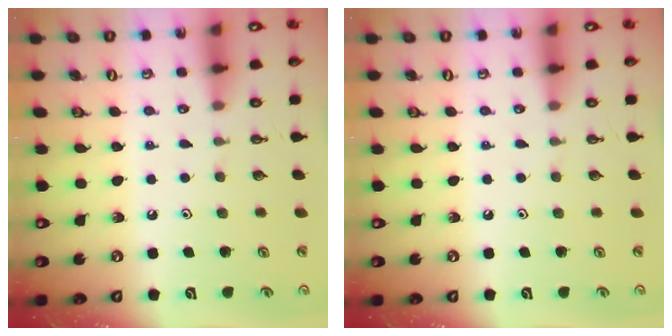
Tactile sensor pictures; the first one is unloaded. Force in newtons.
{"total": 0.0}